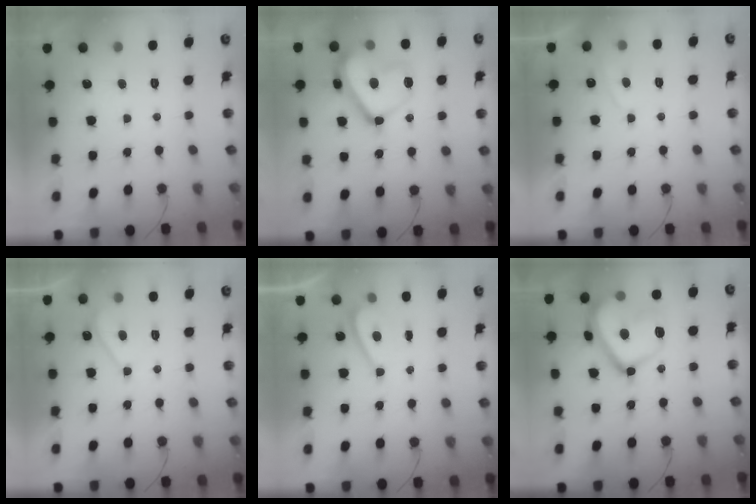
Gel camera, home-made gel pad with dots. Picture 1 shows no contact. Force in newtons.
{"total": 18.2, "press": 18.1, "slide": 1.7}
{"total": 1.8, "press": 1.7, "slide": 0.7}
{"total": 2.8, "press": 2.7, "slide": 0.5}
{"total": 3.8, "press": 3.8, "slide": 0.1}
{"total": 19.0, "press": 18.9, "slide": 1.5}